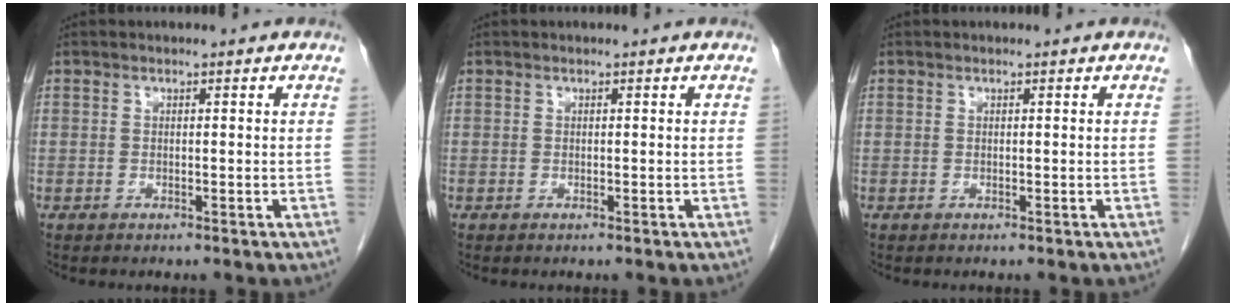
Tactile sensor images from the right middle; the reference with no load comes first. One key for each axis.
{"total": 0.0}
{"total": 0.0}